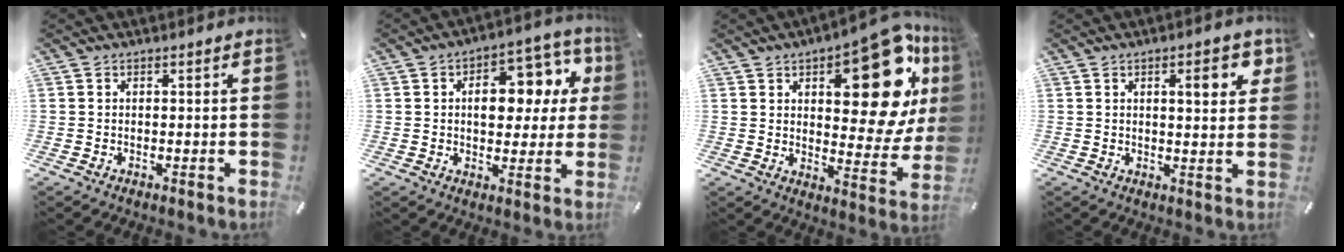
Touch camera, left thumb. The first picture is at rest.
{"total": 14.0, "force": [3.2, 8.7, 10.6], "torque": [-0.137, -0.011, 0.053]}
{"total": 25.4, "force": [10.9, 12.3, 19.4], "torque": [-0.228, -0.078, 0.172]}
{"total": 6.7, "force": [2.8, 2.2, 5.6], "torque": [-0.075, -0.010, 0.038]}